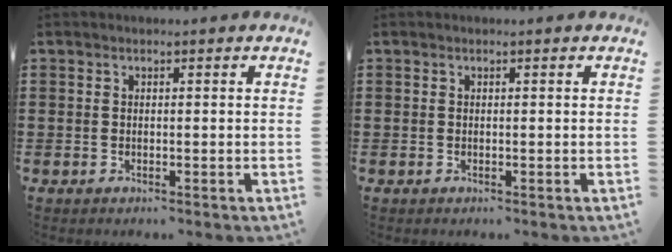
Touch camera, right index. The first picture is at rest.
{"total": 0.0}